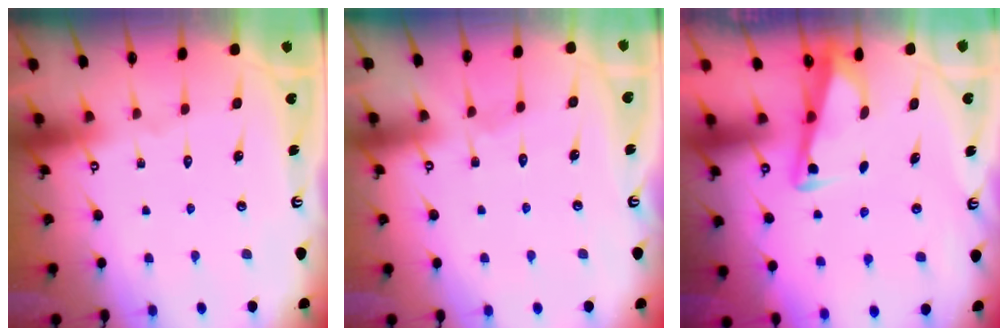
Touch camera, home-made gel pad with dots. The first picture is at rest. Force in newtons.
{"total": 3.4, "press": 3.3, "slide": 0.4}
{"total": 3.5, "press": 3.5, "slide": 0.4}